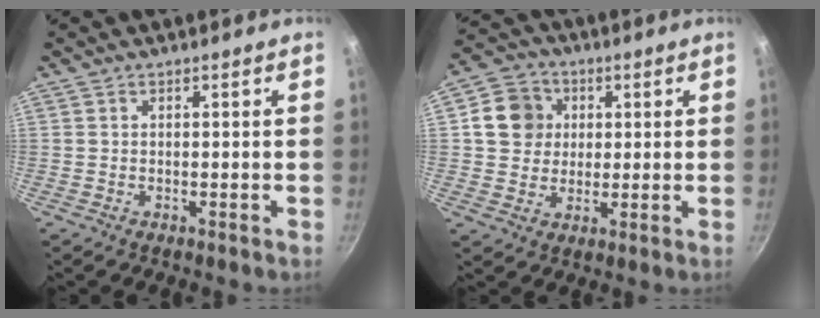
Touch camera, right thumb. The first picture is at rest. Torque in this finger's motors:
{"motor_torque": [0.47, 1.99, 0.35, -0.22, 0.09]}